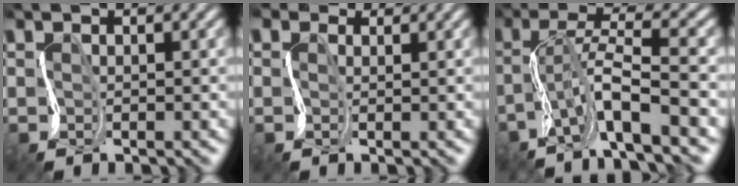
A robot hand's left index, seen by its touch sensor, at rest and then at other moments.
{"total": 2.0, "force": [0.7, 1.6, 0.8], "torque": [-0.006, 0.007, -0.006]}
{"total": 7.2, "force": [-3.3, 1.2, 6.3], "torque": [-0.113, 0.017, -0.069]}